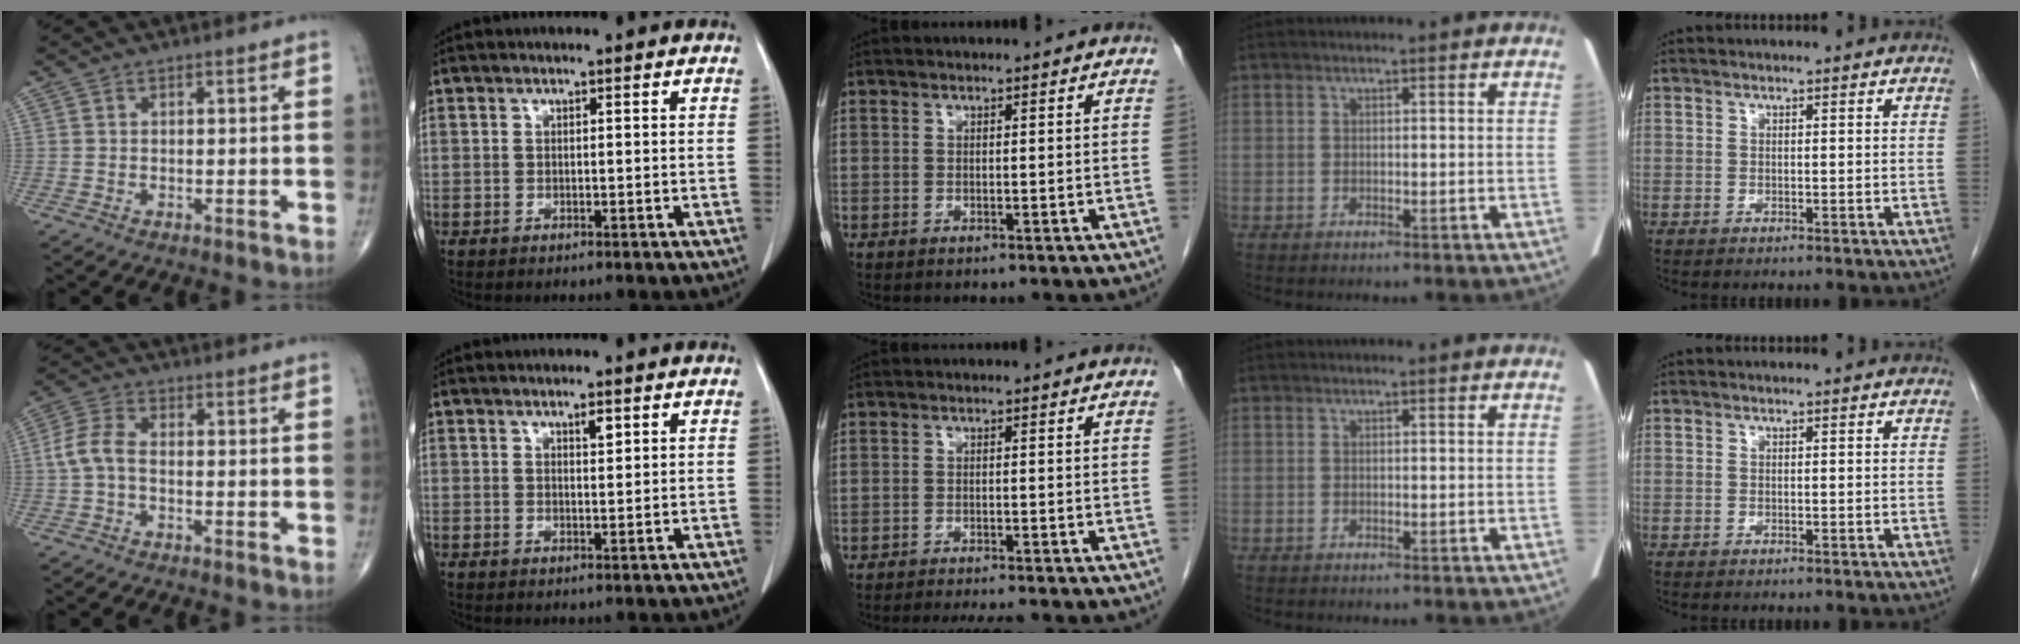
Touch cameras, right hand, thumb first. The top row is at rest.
{"thumb": {"total": 5.3, "force": [-0.8, 2.9, 4.3], "torque": [-0.097, 0.016, -0.024]}, "index": {"total": 1.5, "force": [0.9, 0.4, 1.1], "torque": [-0.018, -0.003, 0.014]}, "middle": {"total": 6.8, "force": [-6.0, 0.8, 3.2], "torque": [-0.040, -0.009, -0.086]}}